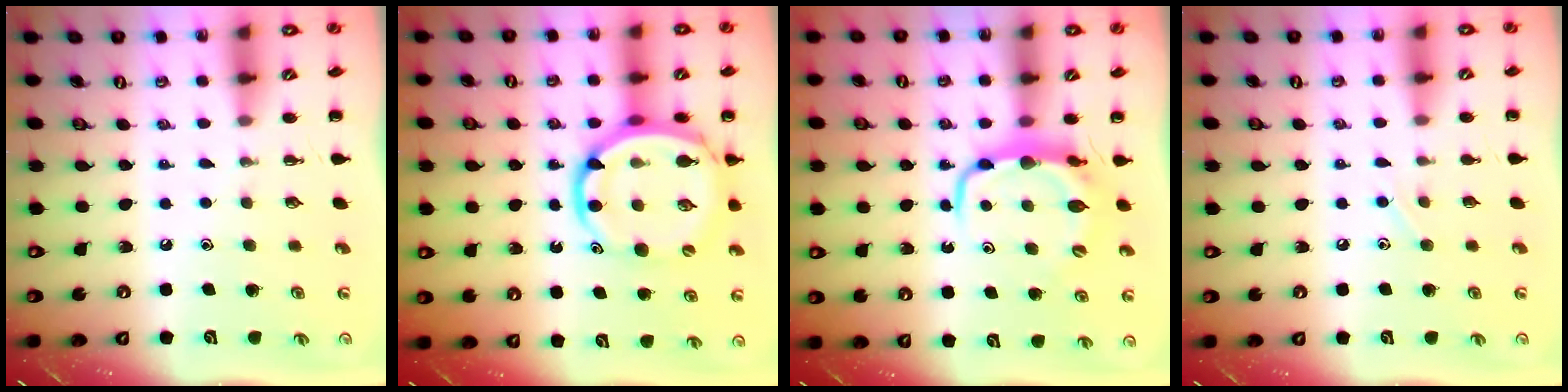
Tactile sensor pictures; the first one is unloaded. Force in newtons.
{"total": 13.8, "press": 13.3, "slide": 3.7}
{"total": 7.4, "press": 7.3, "slide": 1.2}
{"total": 4.1, "press": 3.9, "slide": 1.1}